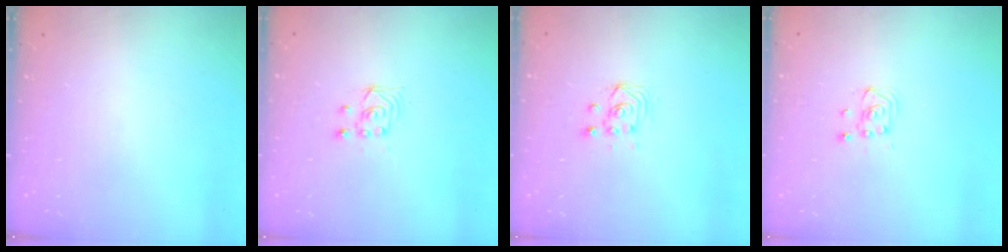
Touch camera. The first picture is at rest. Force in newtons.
{"total": 3.5, "press": 3.0, "slide": 1.7}
{"total": 3.3, "press": 3.1, "slide": 1.1}
{"total": 2.9, "press": 2.9, "slide": 0.4}